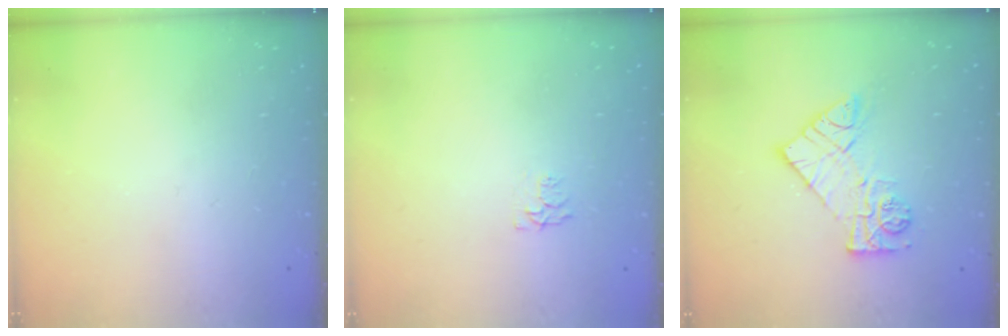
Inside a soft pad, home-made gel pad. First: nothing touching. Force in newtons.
{"total": 4.5, "press": 4.4, "slide": 0.6}
{"total": 11.2, "press": 11.2, "slide": 0.8}